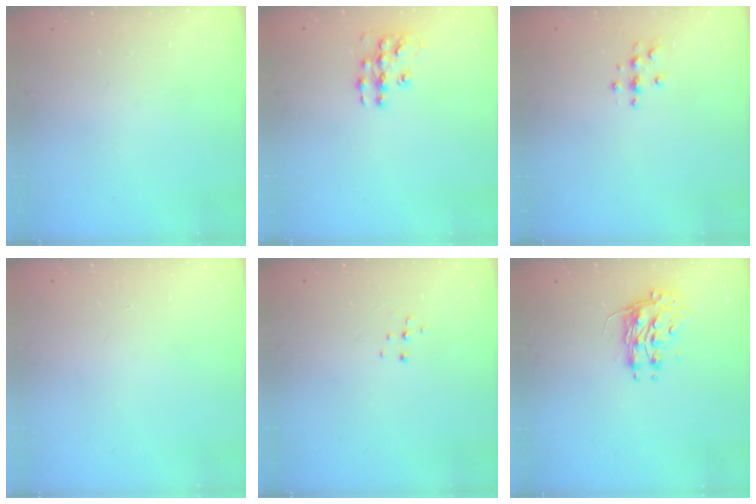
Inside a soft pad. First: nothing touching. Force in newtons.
{"total": 10.0, "press": 10.0, "slide": 0.7}
{"total": 3.7, "press": 3.7, "slide": 0.5}
{"total": 0.0}
{"total": 4.7, "press": 4.7, "slide": 0.4}
{"total": 8.4, "press": 8.4, "slide": 0.3}